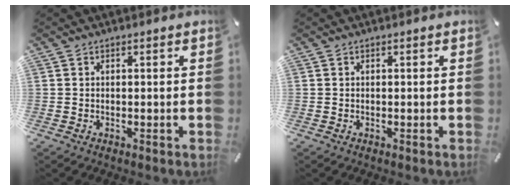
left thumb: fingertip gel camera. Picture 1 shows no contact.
{"total": 0.0}